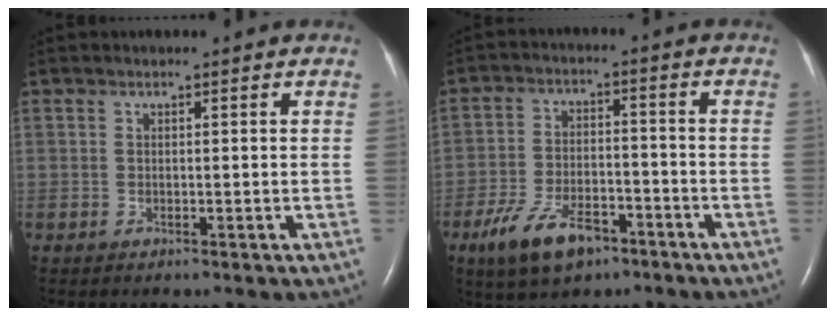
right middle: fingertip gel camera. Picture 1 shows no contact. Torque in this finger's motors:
{"motor_torque": [1.12, -0.96, 0.18, 0.04]}